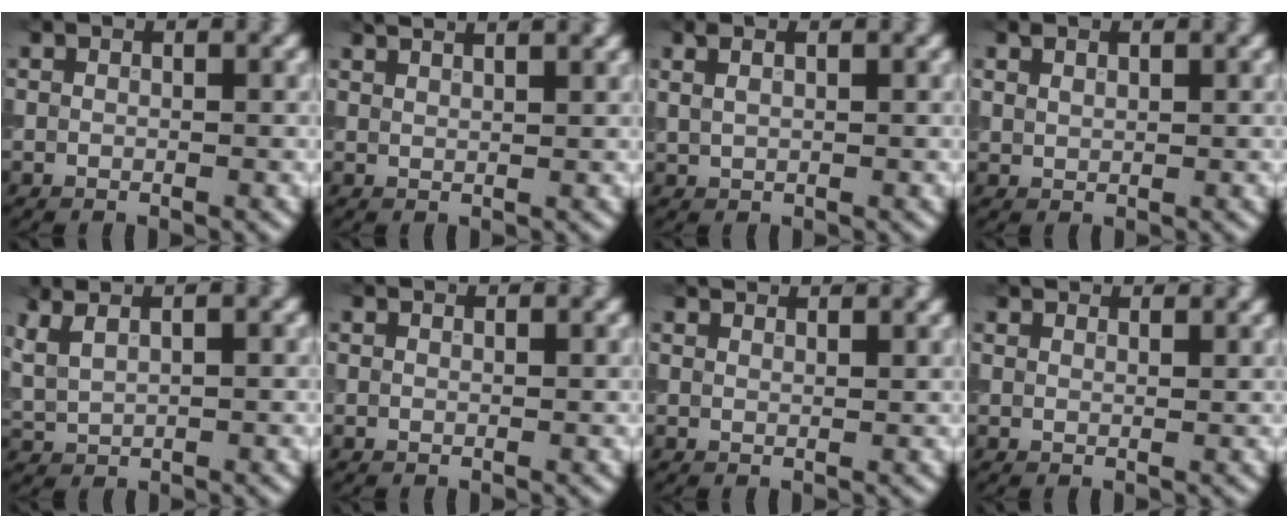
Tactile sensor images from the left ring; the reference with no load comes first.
{"total": 3.5, "force": [2.8, 0.9, 1.8], "torque": [-0.016, 0.025, 0.021]}
{"total": 1.6, "force": [0.8, 0.6, 1.2], "torque": [-0.031, 0.005, 0.021]}
{"total": 1.0, "force": [0.7, 0.5, 0.4], "torque": [-0.012, 0.003, 0.017]}
{"total": 2.5, "force": [1.8, 0.6, 1.6], "torque": [-0.048, 0.013, 0.038]}
{"total": 0.6, "force": [0.6, 0.1, 0.0], "torque": [-0.005, 0.001, 0.011]}
{"total": 2.9, "force": [2.8, 0.5, 0.9], "torque": [-0.022, -0.002, 0.049]}
{"total": 3.4, "force": [3.1, 1.0, 1.0], "torque": [-0.032, -0.002, 0.058]}